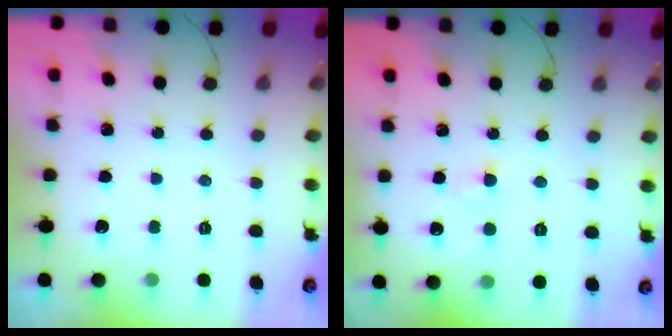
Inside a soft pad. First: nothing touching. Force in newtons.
{"total": 2.1, "press": 1.9, "slide": 0.9}